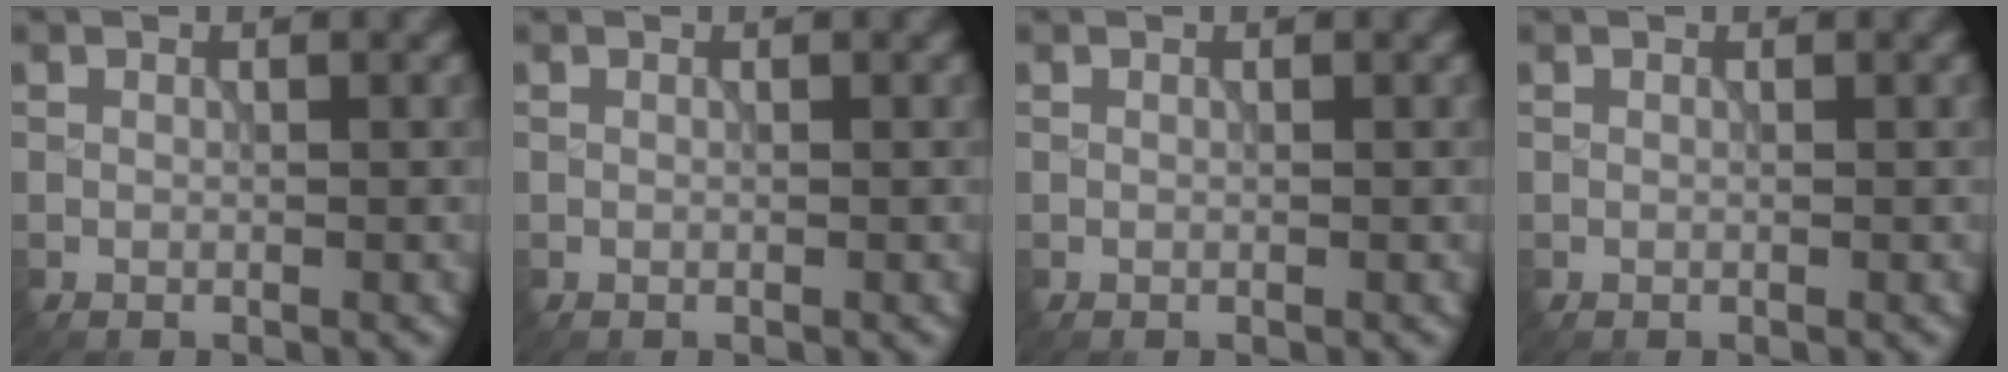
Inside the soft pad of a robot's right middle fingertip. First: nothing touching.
{"total": 0.0}
{"total": 0.0}
{"total": 0.0}